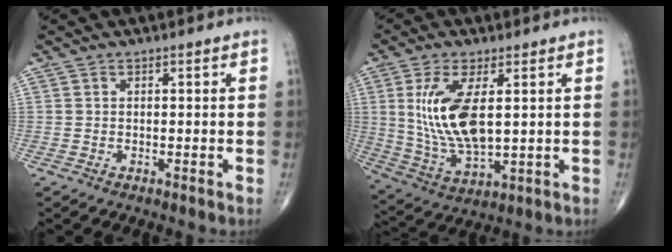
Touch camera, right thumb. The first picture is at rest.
{"total": 13.6, "force": [2.5, 5.8, 12.1], "torque": [-0.248, -0.020, 0.063]}